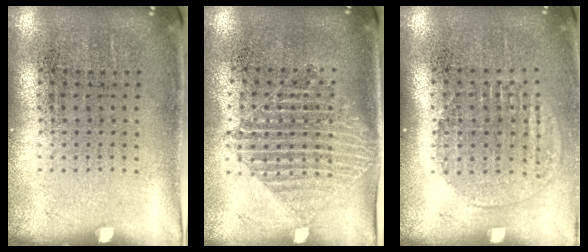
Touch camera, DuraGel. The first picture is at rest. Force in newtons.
{"total": 1.4, "press": 1.2, "slide": 0.8}
{"total": 1.3, "press": 1.1, "slide": 0.5}